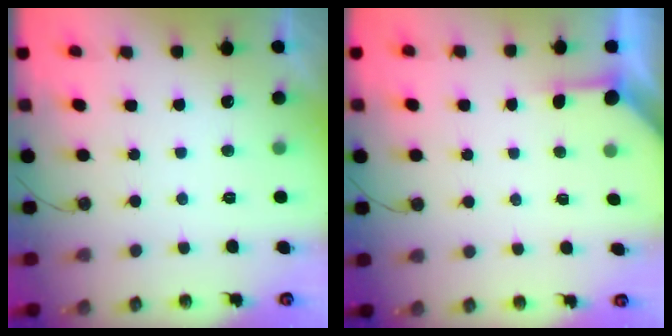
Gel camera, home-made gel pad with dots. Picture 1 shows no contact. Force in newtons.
{"total": 2.4, "press": 2.4, "slide": 0.4}